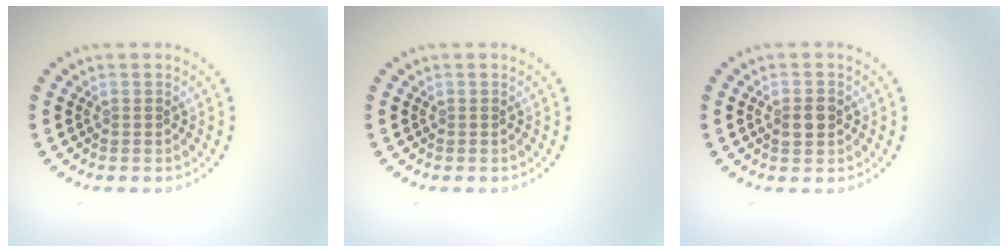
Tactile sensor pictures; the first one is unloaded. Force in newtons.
{"total": 0.0}
{"total": 2.2, "press": 2.2, "slide": 0.0}